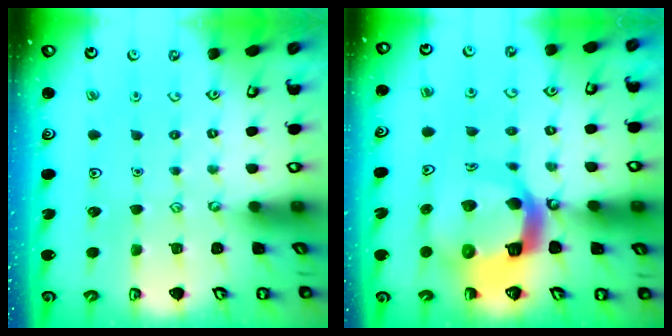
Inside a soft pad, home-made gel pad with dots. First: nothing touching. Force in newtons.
{"total": 12.9, "press": 12.8, "slide": 1.6}